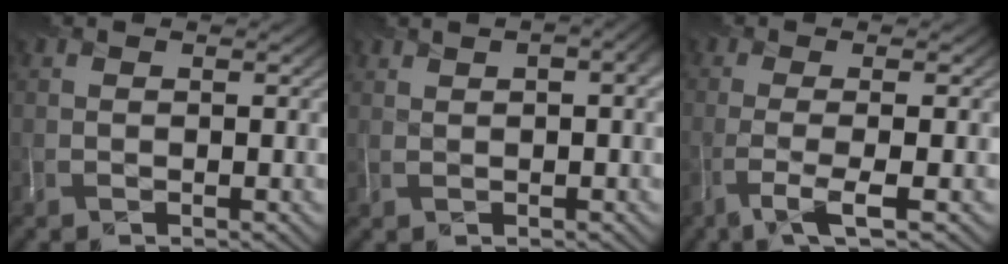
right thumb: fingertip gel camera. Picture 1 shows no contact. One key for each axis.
{"total": 2.3, "fx": 0.9, "fy": 0.8, "fz": 2.0, "tx": -0.028, "ty": 0.013, "tz": 0.016}
{"total": 4.3, "fx": -1.7, "fy": 0.7, "fz": 3.8, "tx": -0.057, "ty": 0.009, "tz": -0.044}